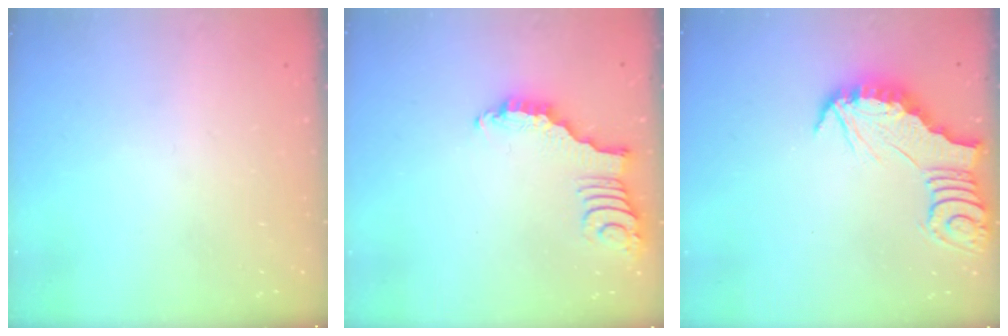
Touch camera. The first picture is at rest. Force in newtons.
{"total": 2.9, "press": 2.9, "slide": 0.4}
{"total": 2.8, "press": 2.7, "slide": 0.3}